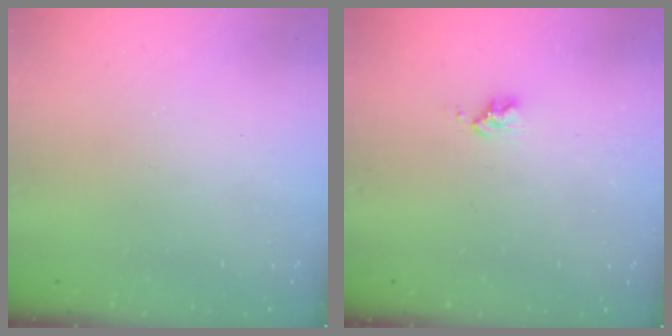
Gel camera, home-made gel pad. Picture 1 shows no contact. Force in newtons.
{"total": 2.8, "press": 2.8, "slide": 0.3}